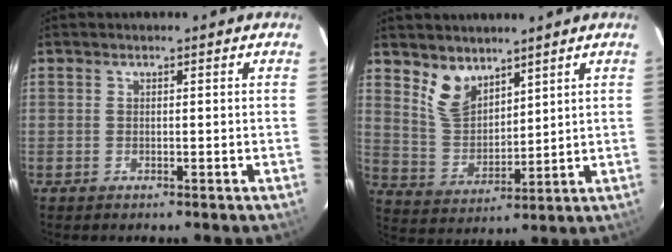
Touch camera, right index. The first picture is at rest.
{"total": 7.8, "force": [5.7, 4.2, 3.4], "torque": [-0.060, 0.001, 0.121]}